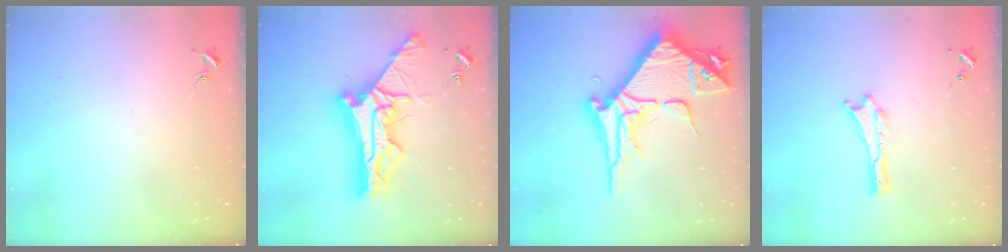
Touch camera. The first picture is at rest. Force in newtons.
{"total": 13.3, "press": 13.2, "slide": 1.4}
{"total": 12.6, "press": 12.5, "slide": 1.6}
{"total": 0.0}